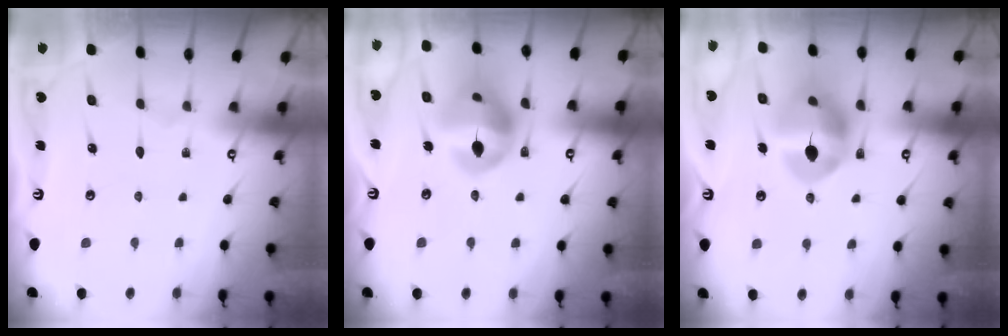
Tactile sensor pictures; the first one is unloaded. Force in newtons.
{"total": 15.6, "press": 15.5, "slide": 1.8}
{"total": 11.2, "press": 11.2, "slide": 0.9}